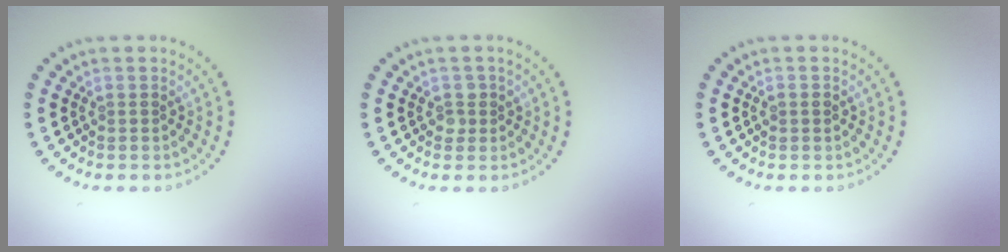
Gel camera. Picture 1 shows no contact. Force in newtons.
{"total": 1.1, "press": 1.1, "slide": 0.3}
{"total": 1.1, "press": 1.1, "slide": 0.0}